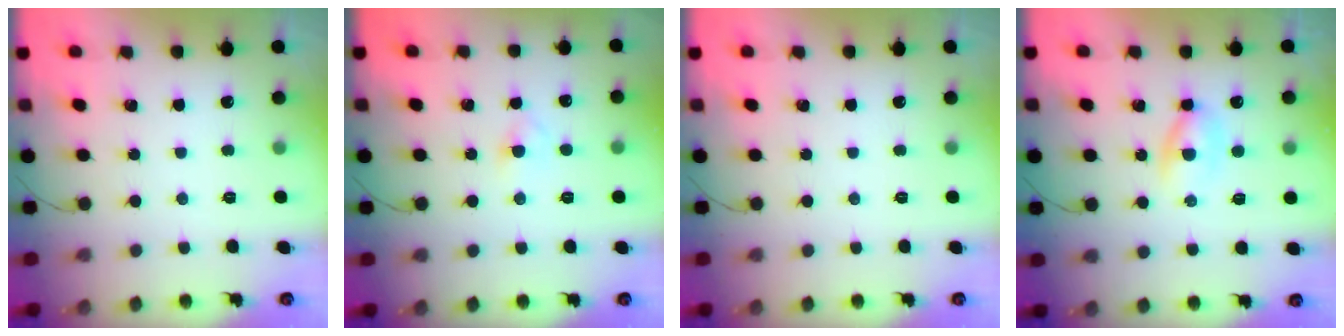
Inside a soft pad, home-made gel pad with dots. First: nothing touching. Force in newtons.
{"total": 2.5, "press": 2.4, "slide": 0.6}
{"total": 0.0}
{"total": 3.3, "press": 3.2, "slide": 0.9}